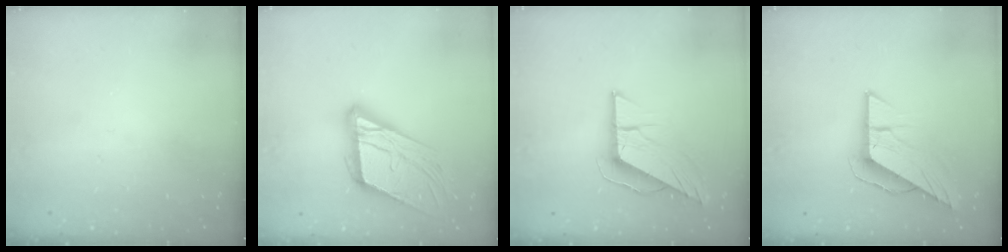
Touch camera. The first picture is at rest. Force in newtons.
{"total": 18.4, "press": 18.1, "slide": 2.9}
{"total": 9.6, "press": 9.6, "slide": 0.5}
{"total": 8.7, "press": 8.7, "slide": 0.7}